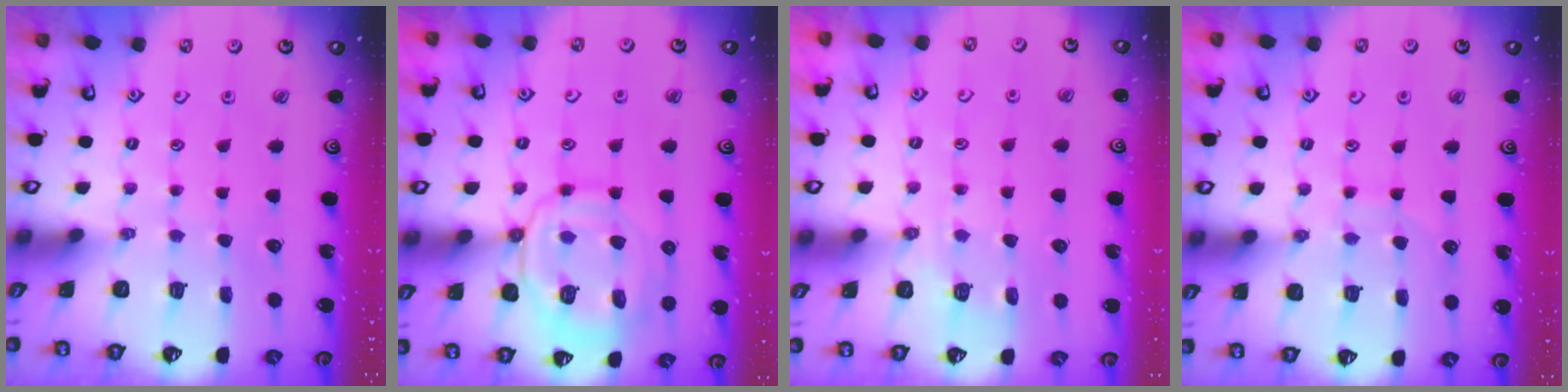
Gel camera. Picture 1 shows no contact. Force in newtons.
{"total": 12.2, "press": 12.1, "slide": 1.3}
{"total": 4.8, "press": 4.7, "slide": 1.1}
{"total": 7.6, "press": 7.6, "slide": 0.6}